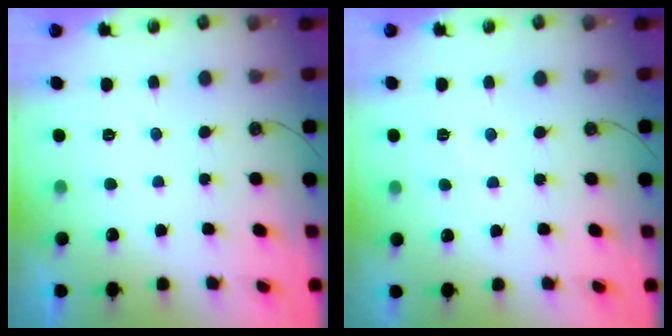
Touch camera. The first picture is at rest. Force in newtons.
{"total": 4.7, "press": 4.7, "slide": 0.6}